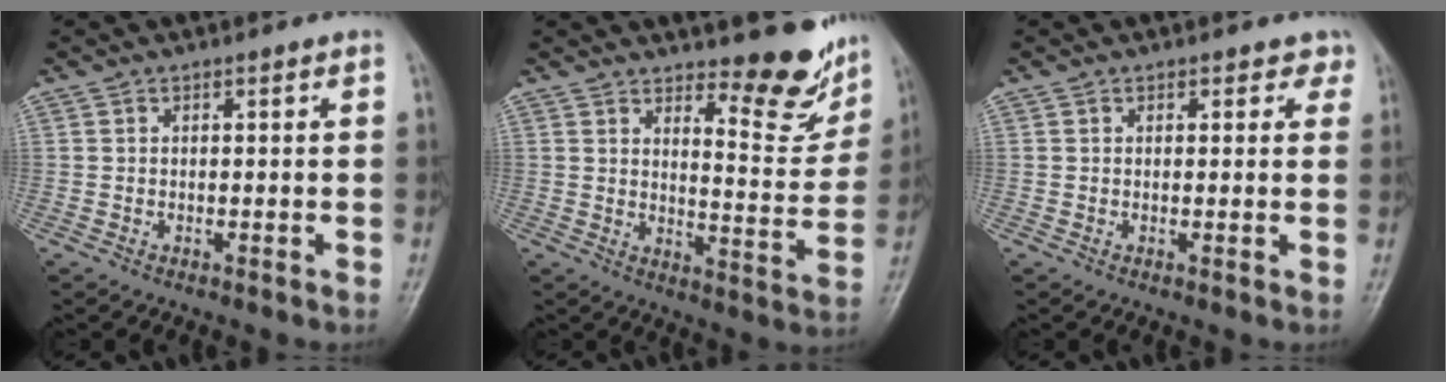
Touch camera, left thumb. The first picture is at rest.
{"total": 11.3, "force": [8.7, 3.5, 6.2], "torque": [-0.042, -0.074, 0.125]}
{"total": 2.3, "force": [1.3, 1.5, 1.0], "torque": [0.017, -0.003, 0.010]}